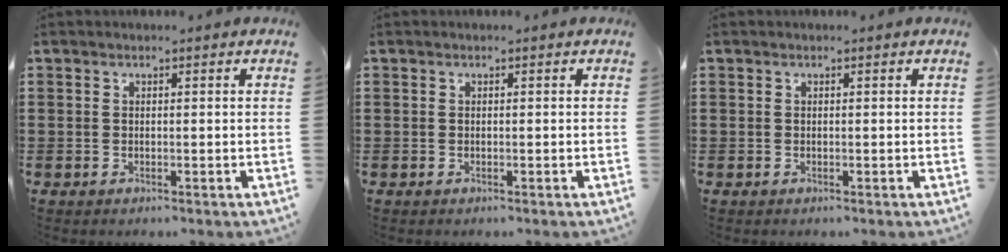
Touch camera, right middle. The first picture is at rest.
{"total": 0.0}
{"total": 0.0}